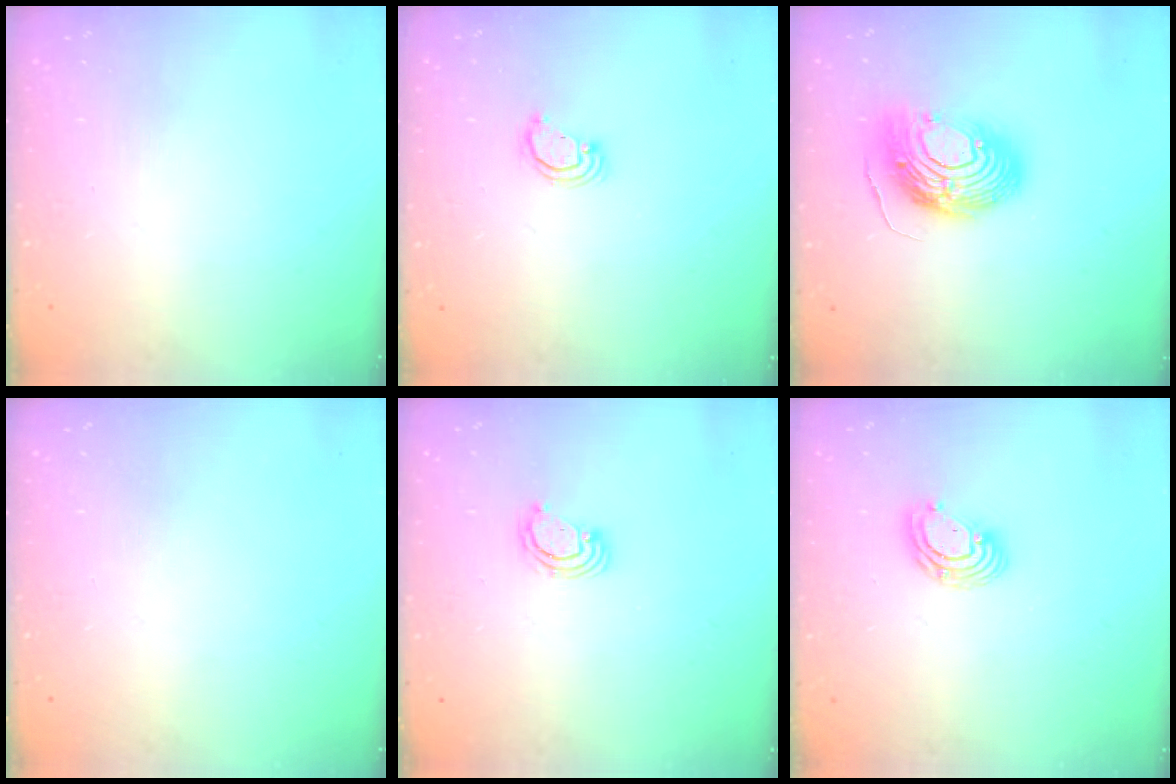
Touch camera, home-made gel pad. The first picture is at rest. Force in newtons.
{"total": 2.8, "press": 2.8, "slide": 0.2}
{"total": 13.7, "press": 13.5, "slide": 2.3}
{"total": 0.0}
{"total": 2.4, "press": 2.4, "slide": 0.2}
{"total": 5.8, "press": 5.8, "slide": 0.4}